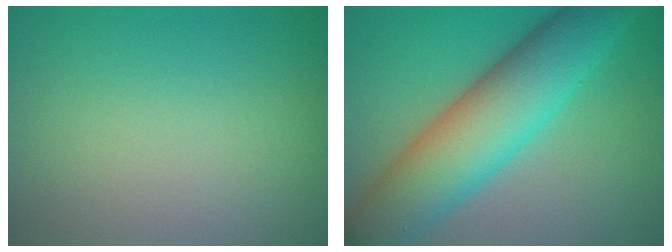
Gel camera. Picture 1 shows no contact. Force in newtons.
{"total": 10.2, "press": 10.2, "slide": 0.1}